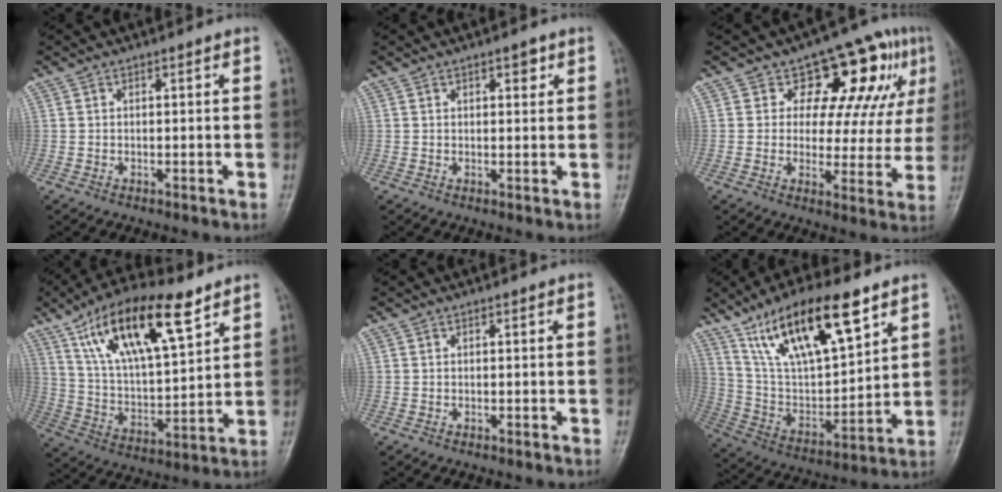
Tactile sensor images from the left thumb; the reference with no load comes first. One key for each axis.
{"total": 2.1, "fx": 1.2, "fy": 1.0, "fz": 1.5, "tx": -0.011, "ty": -0.004, "tz": 0.016}
{"total": 14.6, "fx": 6.8, "fy": 8.0, "fz": 10.1, "tx": -0.069, "ty": -0.020, "tz": 0.088}
{"total": 20.4, "fx": 11.3, "fy": 7.4, "fz": 15.3, "tx": -0.244, "ty": -0.030, "tz": 0.206}
{"total": 0.0}
{"total": 21.3, "fx": 12.7, "fy": 7.5, "fz": 15.4, "tx": -0.245, "ty": -0.037, "tz": 0.242}